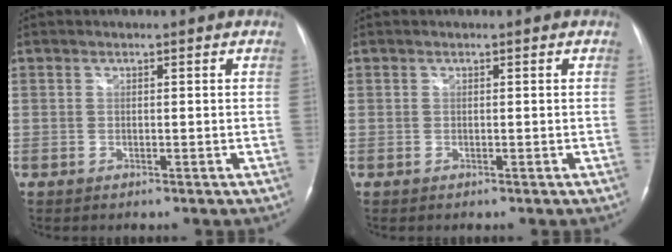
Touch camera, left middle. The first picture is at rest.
{"total": 0.0}